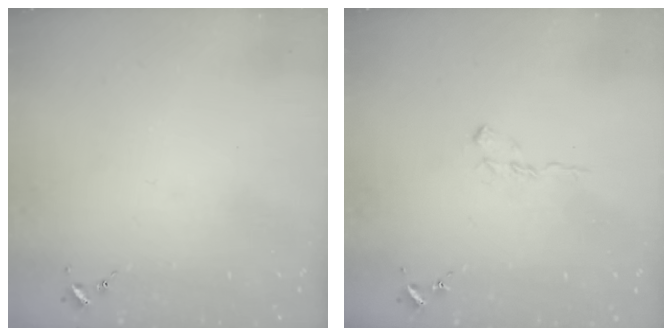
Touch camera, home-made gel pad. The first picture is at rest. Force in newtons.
{"total": 5.5, "press": 5.5, "slide": 0.6}